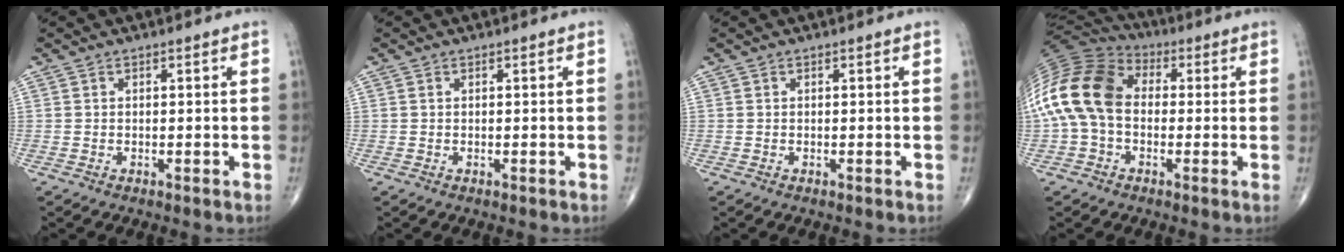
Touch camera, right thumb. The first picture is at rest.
{"total": 0.0}
{"total": 0.0}
{"total": 17.4, "force": [0.0, 12.2, 12.5], "torque": [-0.266, 0.038, -0.009]}